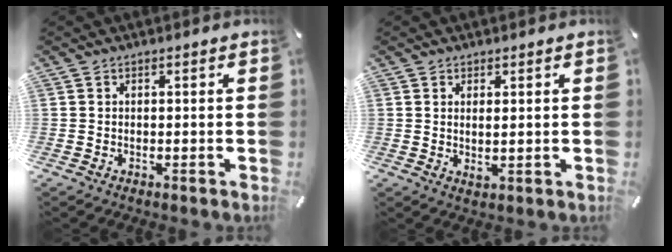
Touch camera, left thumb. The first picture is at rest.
{"total": 1.9, "force": [1.0, 0.4, 1.5], "torque": [-0.037, -0.003, 0.015]}